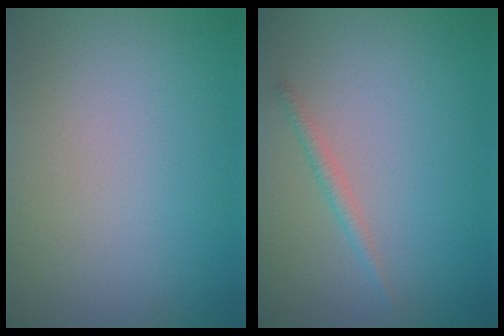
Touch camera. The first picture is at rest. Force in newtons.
{"total": 1.2, "press": 1.1, "slide": 0.0}